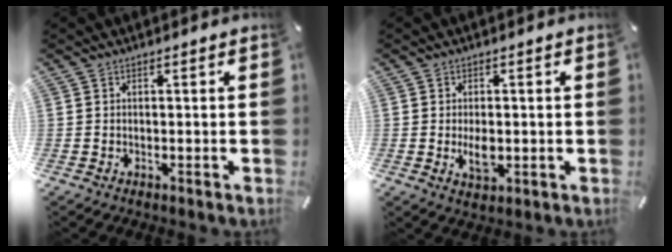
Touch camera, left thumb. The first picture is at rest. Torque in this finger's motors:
{"motor_torque": [0.43, 0.79, 0.00, 0.01, 0.21]}